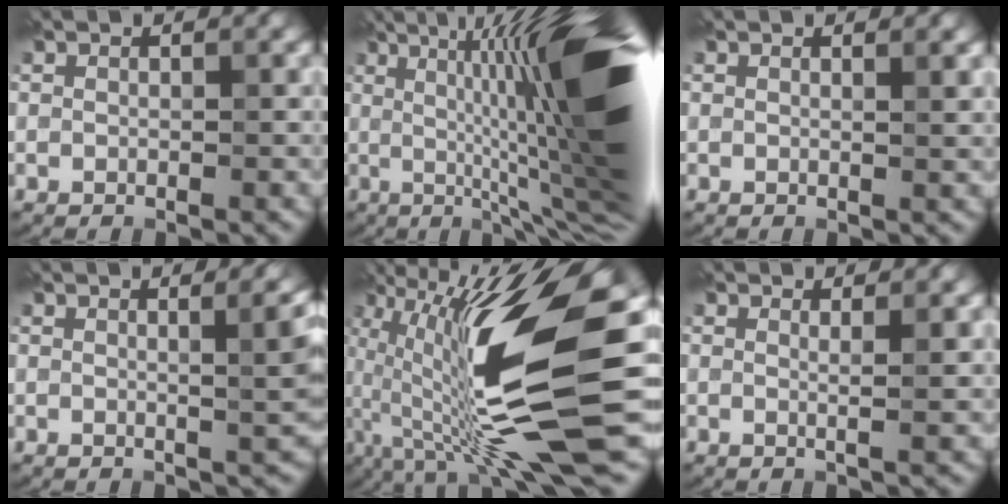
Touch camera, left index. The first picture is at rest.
{"total": 17.8, "force": [1.5, 3.5, 17.4], "torque": [-0.199, 0.026, 0.032]}
{"total": 1.4, "force": [0.7, 0.5, 1.1], "torque": [-0.006, 0.001, 0.006]}
{"total": 5.0, "force": [1.0, 1.8, 4.6], "torque": [-0.033, 0.013, 0.010]}
{"total": 14.9, "force": [-0.8, 3.5, 14.4], "torque": [-0.245, 0.007, -0.015]}
{"total": 1.4, "force": [0.5, 0.4, 1.3], "torque": [-0.017, -0.003, 0.000]}